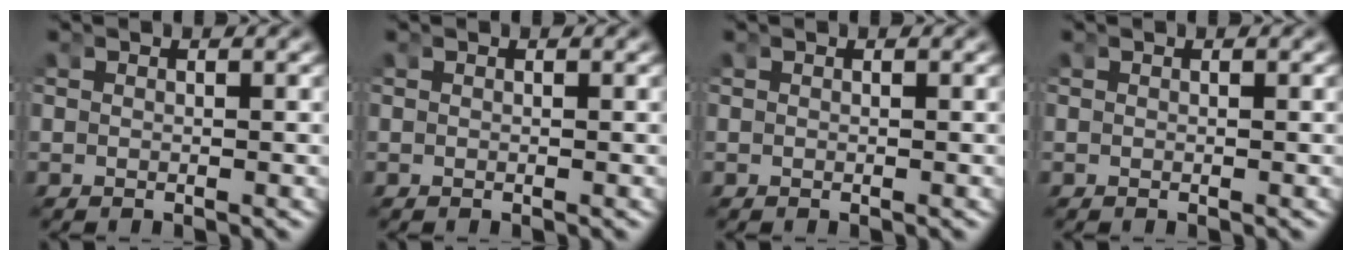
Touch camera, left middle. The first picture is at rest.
{"total": 0.0}
{"total": 0.0}
{"total": 0.0}